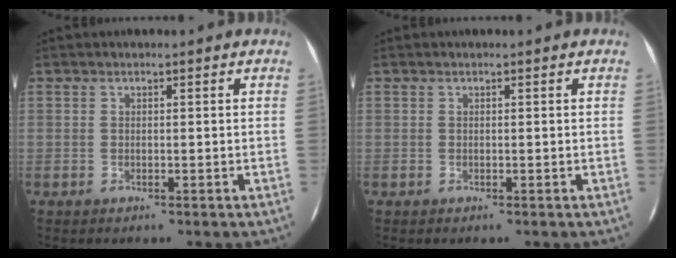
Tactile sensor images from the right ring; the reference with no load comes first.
{"total": 0.0}